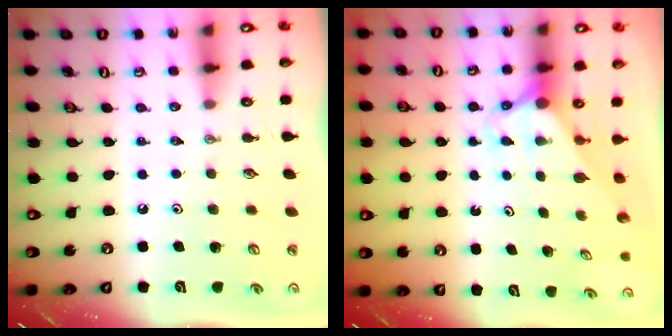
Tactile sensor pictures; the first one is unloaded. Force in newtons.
{"total": 2.9, "press": 2.9, "slide": 0.0}